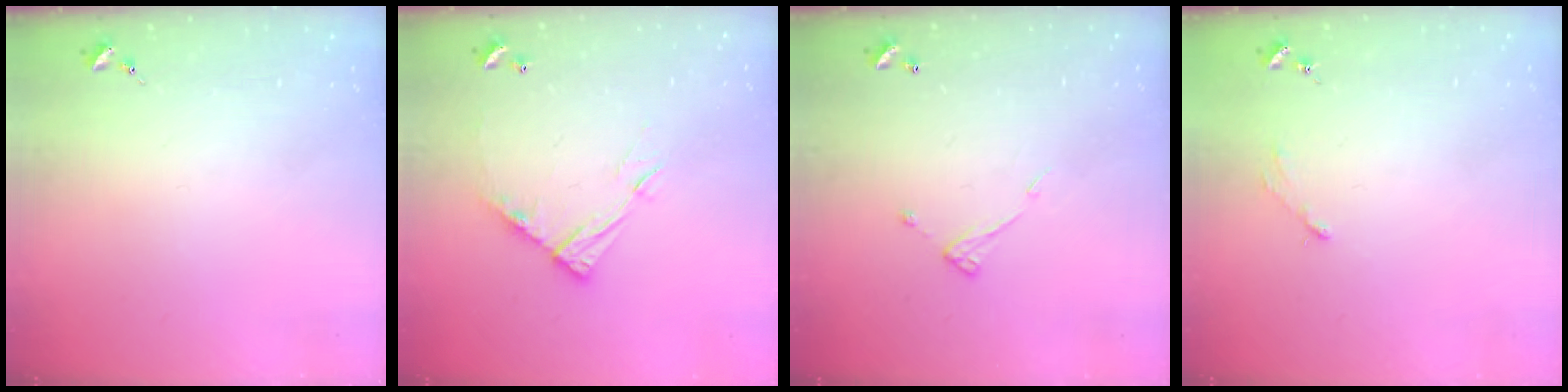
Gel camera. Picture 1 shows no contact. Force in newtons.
{"total": 11.5, "press": 11.5, "slide": 0.8}
{"total": 7.3, "press": 7.3, "slide": 0.5}
{"total": 2.9, "press": 2.9, "slide": 0.4}